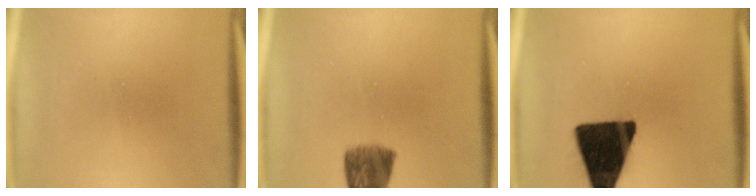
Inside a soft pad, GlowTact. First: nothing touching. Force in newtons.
{"total": 7.1}
{"total": 16.5}